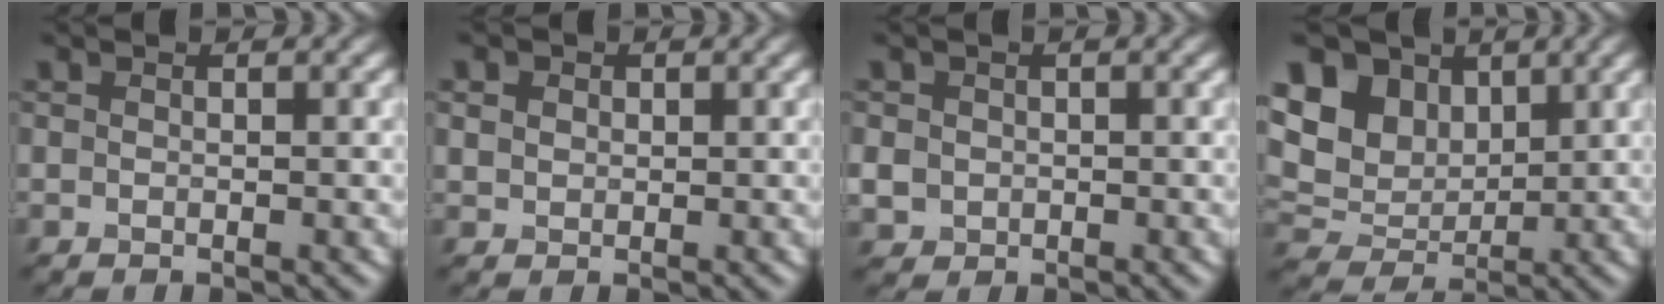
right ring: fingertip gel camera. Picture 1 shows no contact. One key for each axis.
{"total": 2.3, "fx": 1.2, "fy": 1.8, "fz": 1.0, "tx": -0.030, "ty": 0.007, "tz": 0.019}
{"total": 2.0, "fx": -0.1, "fy": 1.9, "fz": 0.6, "tx": -0.013, "ty": -0.003, "tz": -0.001}
{"total": 10.7, "fx": 4.7, "fy": 7.9, "fz": 5.5, "tx": -0.123, "ty": 0.026, "tz": 0.081}